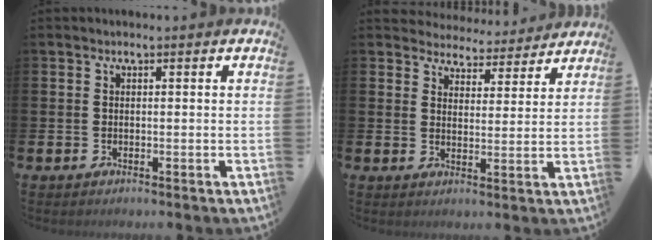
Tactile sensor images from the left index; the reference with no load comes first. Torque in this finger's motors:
{"motor_torque": [0.92, -1.21, 0.11, -0.03]}